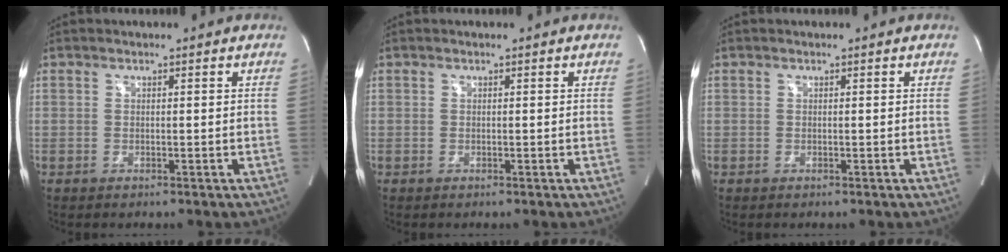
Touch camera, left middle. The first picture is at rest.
{"total": 0.0}
{"total": 0.0}